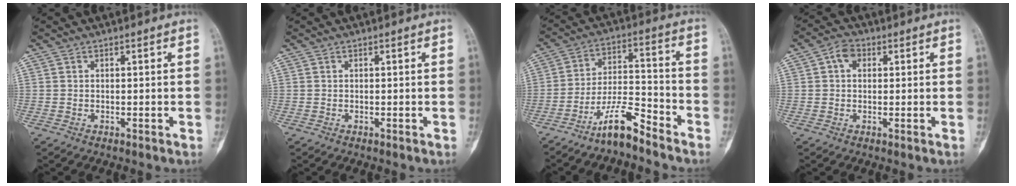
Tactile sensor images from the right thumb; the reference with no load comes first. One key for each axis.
{"total": 0.0}
{"total": 9.0, "fx": -7.2, "fy": 1.6, "fz": 5.1, "tx": -0.094, "ty": 0.067, "tz": -0.135}
{"total": 3.6, "fx": 0.9, "fy": 2.8, "fz": 2.2, "tx": -0.027, "ty": 0.010, "tz": 0.012}